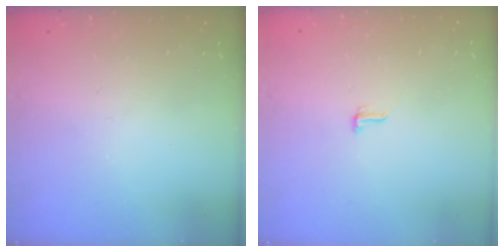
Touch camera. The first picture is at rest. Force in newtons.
{"total": 5.1, "press": 4.7, "slide": 2.0}